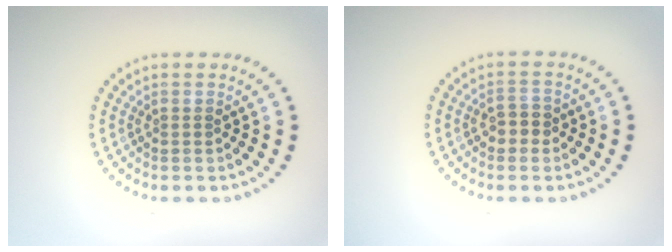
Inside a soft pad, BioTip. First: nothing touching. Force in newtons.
{"total": 1.8, "press": 1.8, "slide": 0.2}